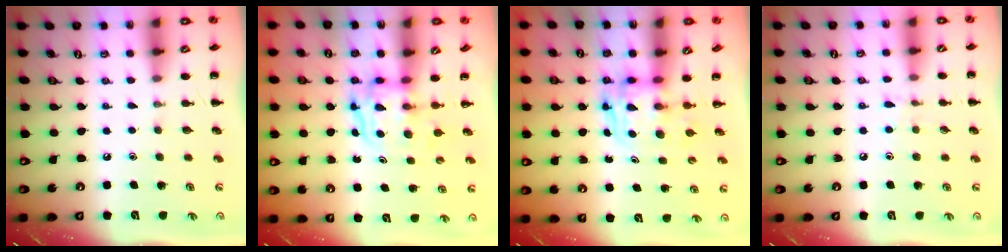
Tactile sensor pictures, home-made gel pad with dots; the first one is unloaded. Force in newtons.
{"total": 3.8, "press": 3.8, "slide": 0.4}
{"total": 2.7, "press": 2.7, "slide": 0.2}
{"total": 5.7, "press": 5.3, "slide": 2.2}